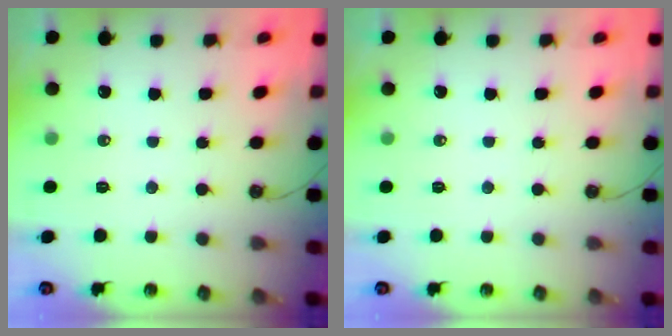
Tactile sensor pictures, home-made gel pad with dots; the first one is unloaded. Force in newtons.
{"total": 0.0}